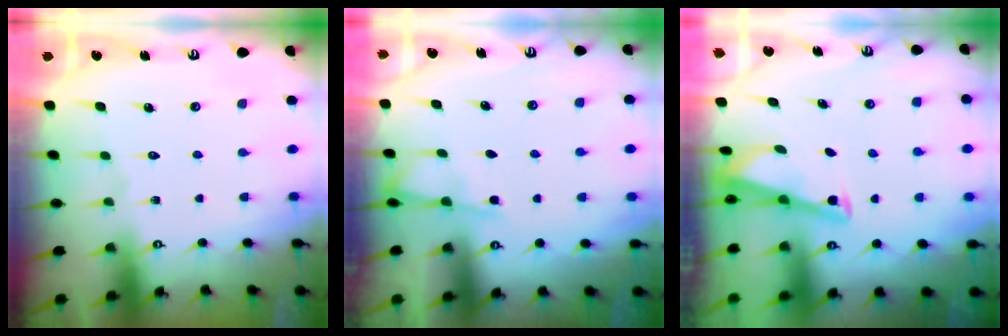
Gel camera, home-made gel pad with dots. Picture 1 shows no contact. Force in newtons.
{"total": 2.7, "press": 2.6, "slide": 0.4}
{"total": 2.9, "press": 2.8, "slide": 0.4}